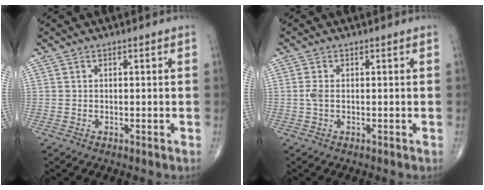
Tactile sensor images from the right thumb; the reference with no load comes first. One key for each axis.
{"total": 1.7, "fx": -0.1, "fy": 0.8, "fz": 1.5, "tx": -0.042, "ty": -0.001, "tz": -0.004}